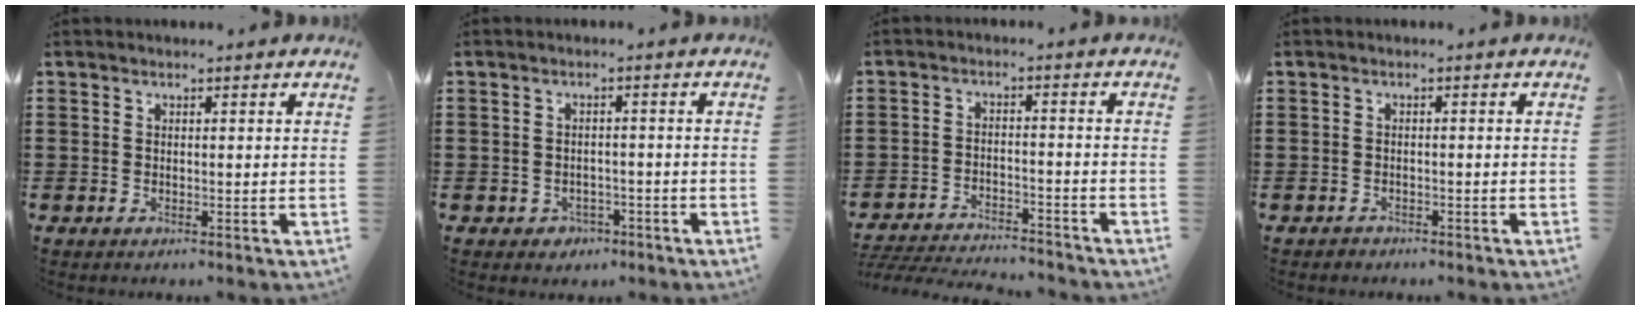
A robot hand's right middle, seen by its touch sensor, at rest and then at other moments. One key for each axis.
{"total": 1.6, "fx": -1.3, "fy": 1.0, "fz": 0.1, "tx": -0.011, "ty": -0.001, "tz": -0.029}
{"total": 4.6, "fx": -4.6, "fy": 0.3, "fz": 0.6, "tx": -0.018, "ty": 0.002, "tz": -0.096}
{"total": 1.0, "fx": -0.9, "fy": 0.4, "fz": 0.0, "tx": -0.003, "ty": 0.001, "tz": -0.020}